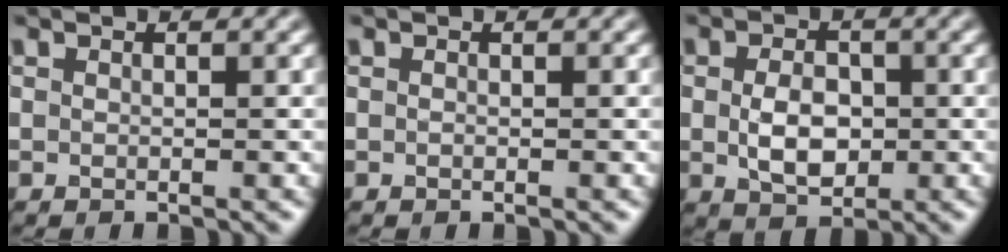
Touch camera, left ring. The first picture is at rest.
{"total": 0.0}
{"total": 3.9, "force": [-0.2, 2.6, 2.9], "torque": [-0.058, -0.003, -0.002]}